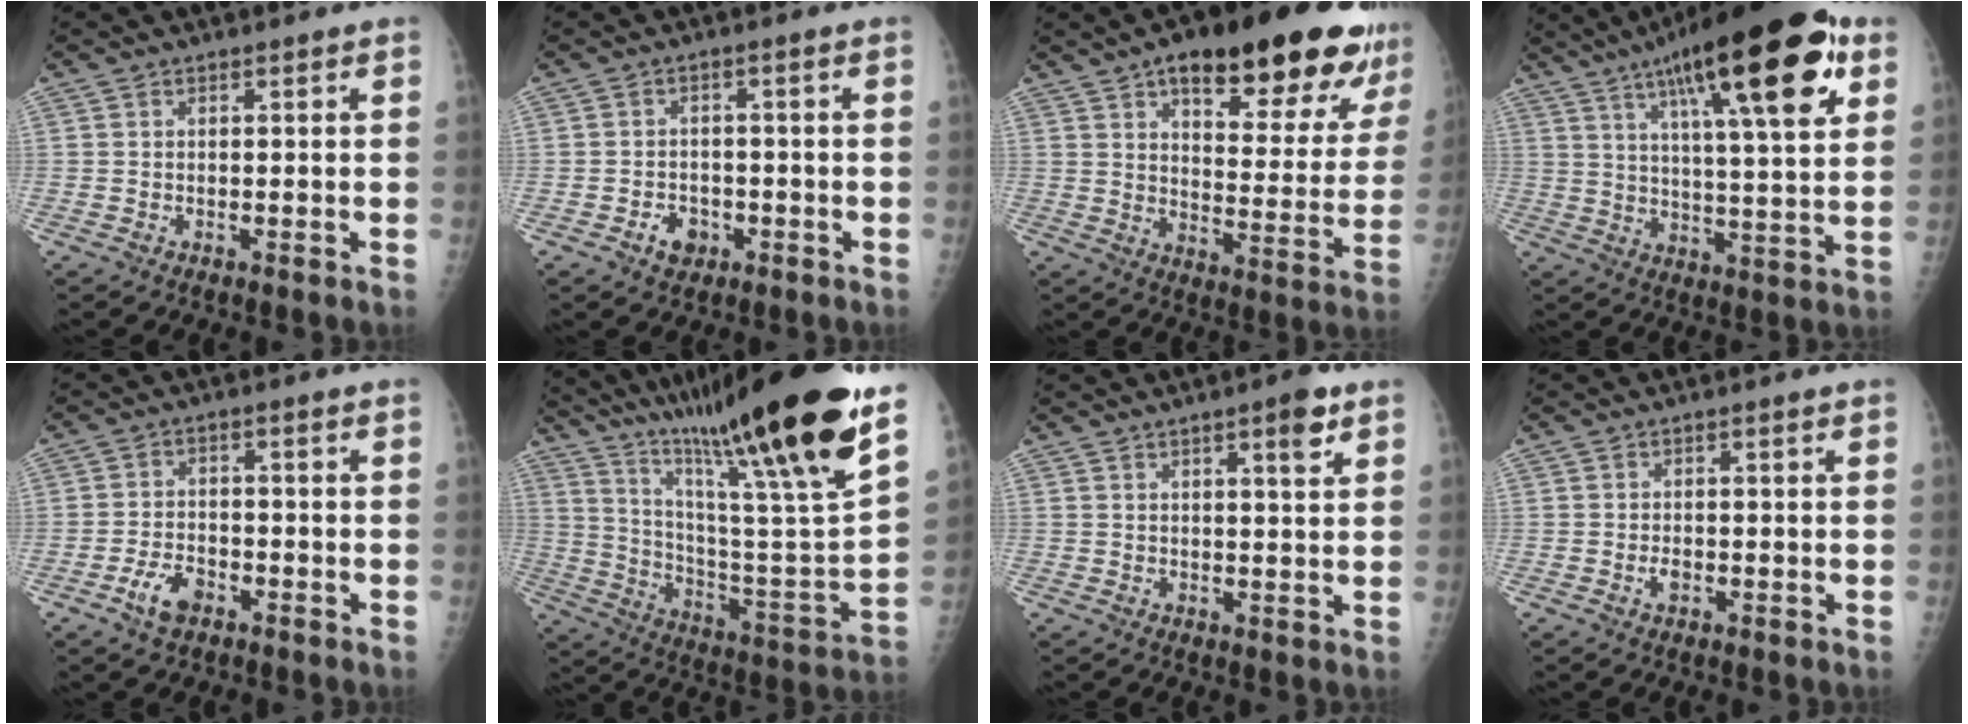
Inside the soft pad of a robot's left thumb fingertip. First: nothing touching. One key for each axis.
{"total": 3.8, "fx": -1.8, "fy": 2.8, "fz": 1.7, "tx": -0.012, "ty": 0.015, "tz": -0.024}
{"total": 25.9, "fx": 16.2, "fy": 8.6, "fz": 18.2, "tx": -0.206, "ty": -0.045, "tz": 0.221}
{"total": 25.2, "fx": 12.2, "fy": 6.4, "fz": 21.0, "tx": -0.308, "ty": -0.014, "tz": 0.183}
{"total": 4.9, "fx": -2.8, "fy": 2.7, "fz": 2.9, "tx": -0.051, "ty": 0.019, "tz": -0.049}
{"total": 33.1, "fx": 23.0, "fy": 3.0, "fz": 23.6, "tx": -0.371, "ty": -0.097, "tz": 0.370}
{"total": 4.7, "fx": 2.7, "fy": 0.9, "fz": 3.8, "tx": -0.050, "ty": -0.013, "tz": 0.037}
{"total": 1.5, "fx": -0.4, "fy": 0.9, "fz": 1.2, "tx": -0.019, "ty": 0.001, "tz": -0.006}